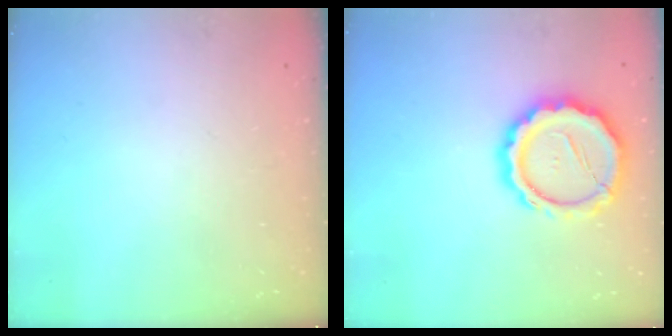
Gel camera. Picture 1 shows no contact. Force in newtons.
{"total": 15.4, "press": 15.2, "slide": 2.3}